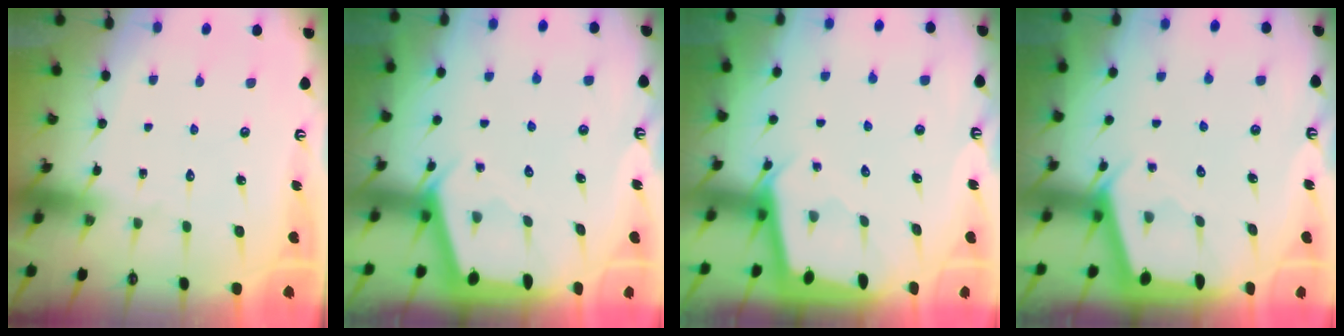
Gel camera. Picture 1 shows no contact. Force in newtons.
{"total": 2.4, "press": 2.4, "slide": 0.3}
{"total": 2.0, "press": 1.9, "slide": 0.2}
{"total": 2.4, "press": 2.4, "slide": 0.3}